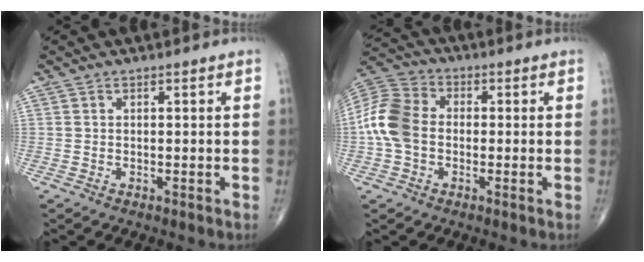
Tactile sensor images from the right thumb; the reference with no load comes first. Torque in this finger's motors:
{"motor_torque": [-0.21, 0.42, 0.62, -0.68, 0.32]}